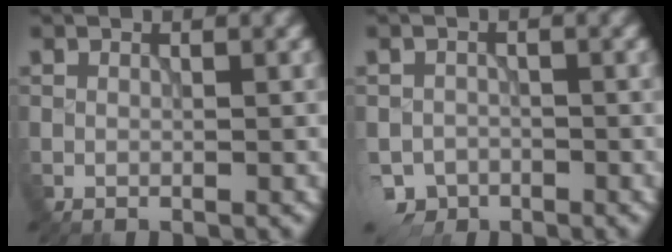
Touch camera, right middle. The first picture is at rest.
{"total": 4.5, "force": [-3.2, 3.1, 1.1], "torque": [-0.013, -0.017, -0.055]}